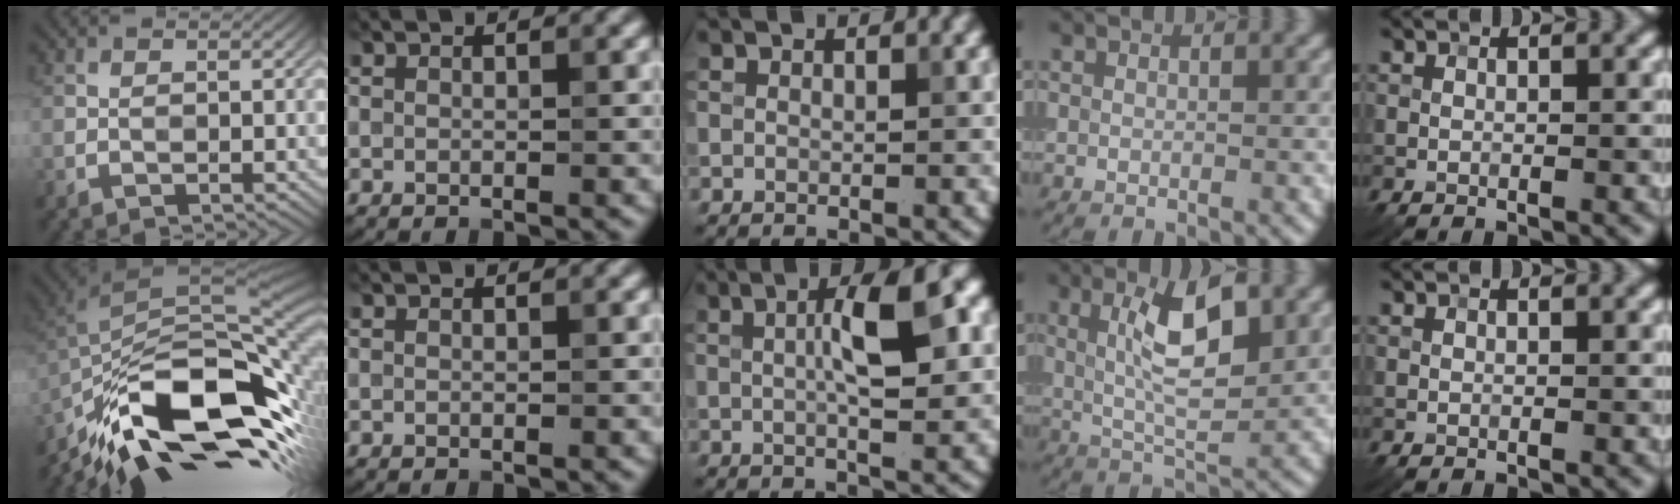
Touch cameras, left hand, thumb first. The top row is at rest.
{"thumb": {"total": 16.8, "force": [-8.7, 6.6, 12.8], "torque": [-0.256, -0.011, -0.159]}, "middle": {"total": 5.3, "force": [1.0, 1.1, 5.1], "torque": [-0.086, 0.012, 0.017]}, "ring": {"total": 6.1, "force": [1.8, 1.9, 5.5], "torque": [-0.096, 0.000, 0.033]}}